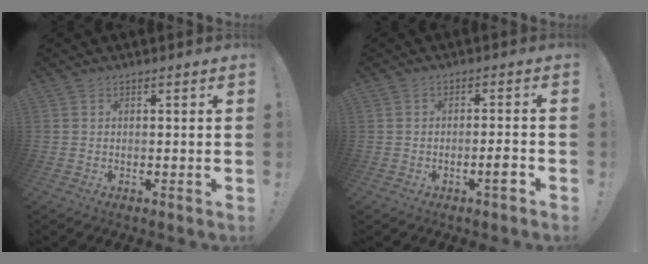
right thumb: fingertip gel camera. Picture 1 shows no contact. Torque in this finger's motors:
{"motor_torque": [1.03, 1.03, 0.16, -0.24, 0.29]}